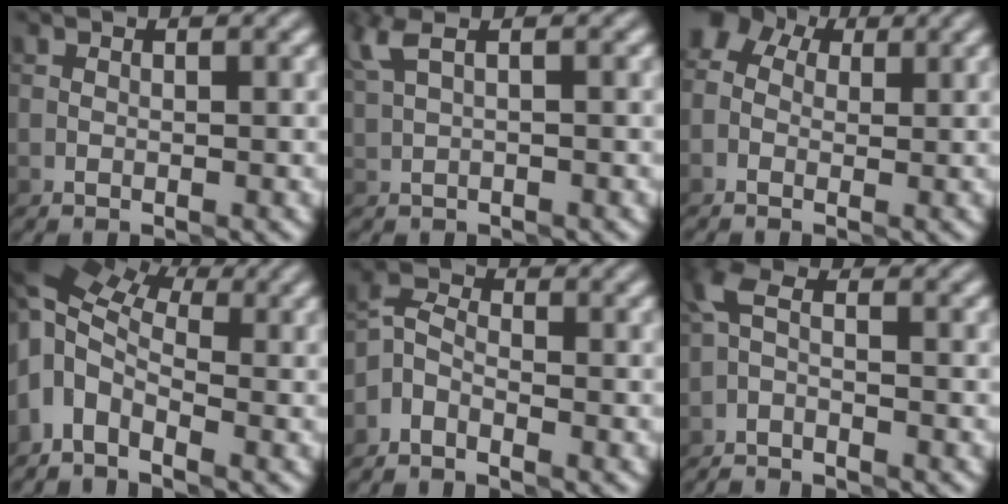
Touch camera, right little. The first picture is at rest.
{"total": 2.0, "force": [1.1, 0.5, 1.5], "torque": [-0.031, 0.007, 0.025]}
{"total": 3.7, "force": [0.7, 3.1, 1.9], "torque": [-0.028, 0.024, 0.001]}
{"total": 7.9, "force": [0.9, 4.9, 6.2], "torque": [-0.148, 0.007, 0.006]}
{"total": 2.1, "force": [-1.4, 1.3, 0.9], "torque": [-0.017, 0.014, -0.036]}
{"total": 2.7, "force": [-1.8, 1.1, 1.8], "torque": [-0.042, 0.000, -0.044]}